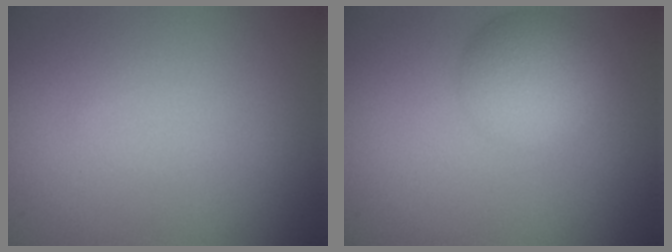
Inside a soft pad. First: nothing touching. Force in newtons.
{"total": 4.3, "press": 4.3, "slide": 0.3}